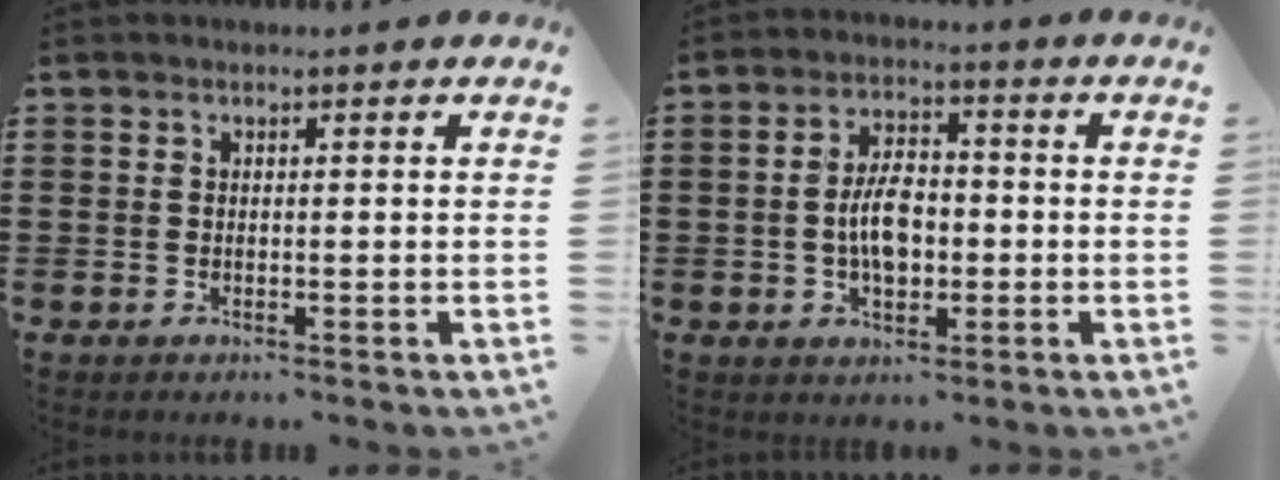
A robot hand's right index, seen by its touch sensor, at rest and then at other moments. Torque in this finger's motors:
{"motor_torque": [1.09, 1.05, 0.17, 0.03]}